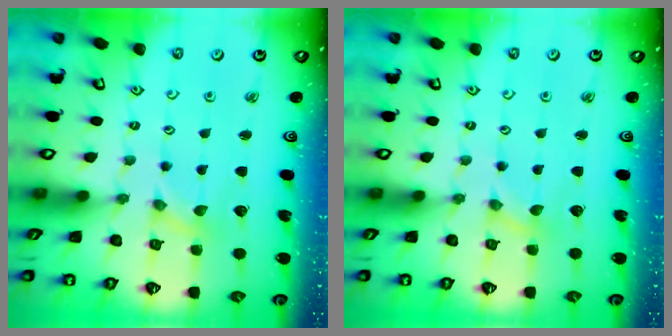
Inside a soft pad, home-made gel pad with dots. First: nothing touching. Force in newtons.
{"total": 0.0}